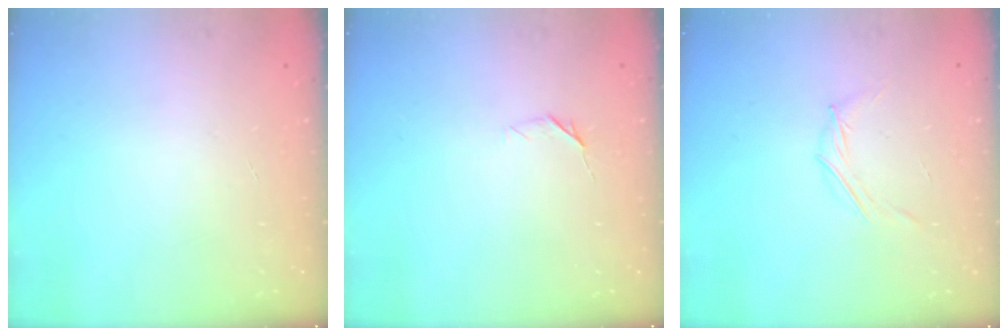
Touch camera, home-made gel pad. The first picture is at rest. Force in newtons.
{"total": 4.0, "press": 3.9, "slide": 1.0}
{"total": 3.7, "press": 3.5, "slide": 1.1}